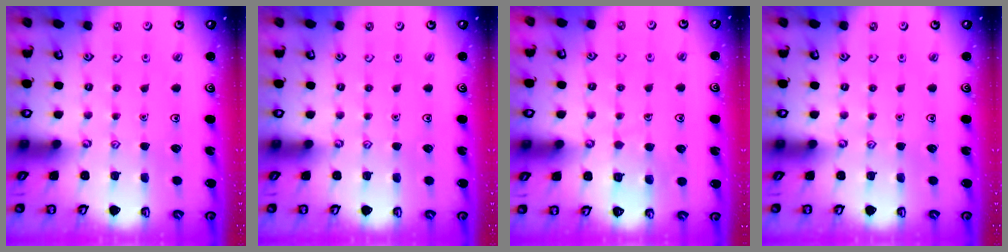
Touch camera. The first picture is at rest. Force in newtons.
{"total": 0.0}
{"total": 6.5, "press": 6.5, "slide": 0.4}
{"total": 0.0}